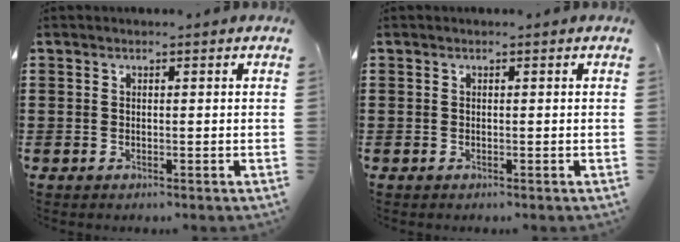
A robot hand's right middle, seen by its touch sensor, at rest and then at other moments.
{"total": 0.0}